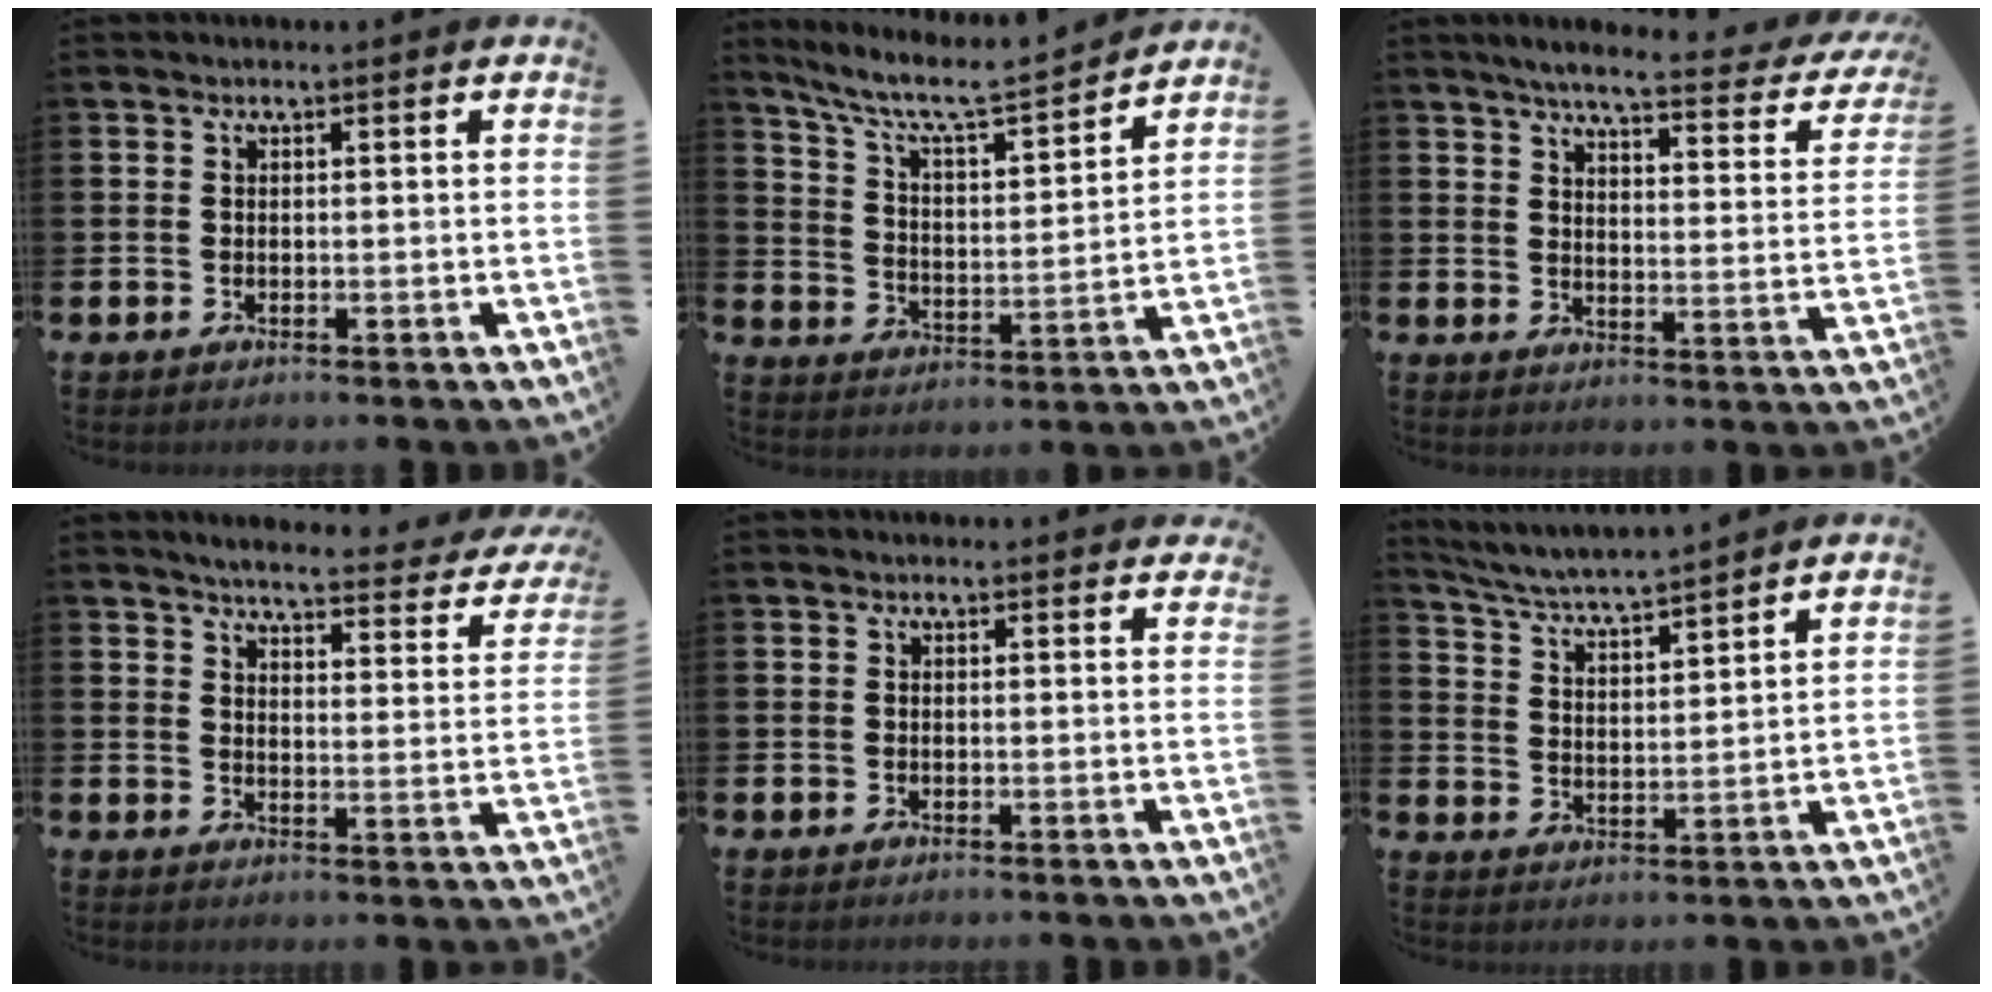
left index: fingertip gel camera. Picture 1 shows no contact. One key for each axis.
{"total": 8.0, "fx": 7.1, "fy": 1.2, "fz": 3.5, "tx": -0.102, "ty": -0.046, "tz": 0.118}
{"total": 5.0, "fx": 4.3, "fy": 0.6, "fz": 2.6, "tx": -0.058, "ty": -0.034, "tz": 0.062}
{"total": 4.2, "fx": 3.9, "fy": 0.5, "fz": 1.5, "tx": -0.036, "ty": -0.034, "tz": 0.057}
{"total": 0.8, "fx": 0.8, "fy": 0.2, "fz": 0.1, "tx": -0.002, "ty": 0.002, "tz": 0.014}
{"total": 5.2, "fx": 5.0, "fy": -0.1, "fz": 1.1, "tx": -0.047, "ty": -0.041, "tz": 0.085}